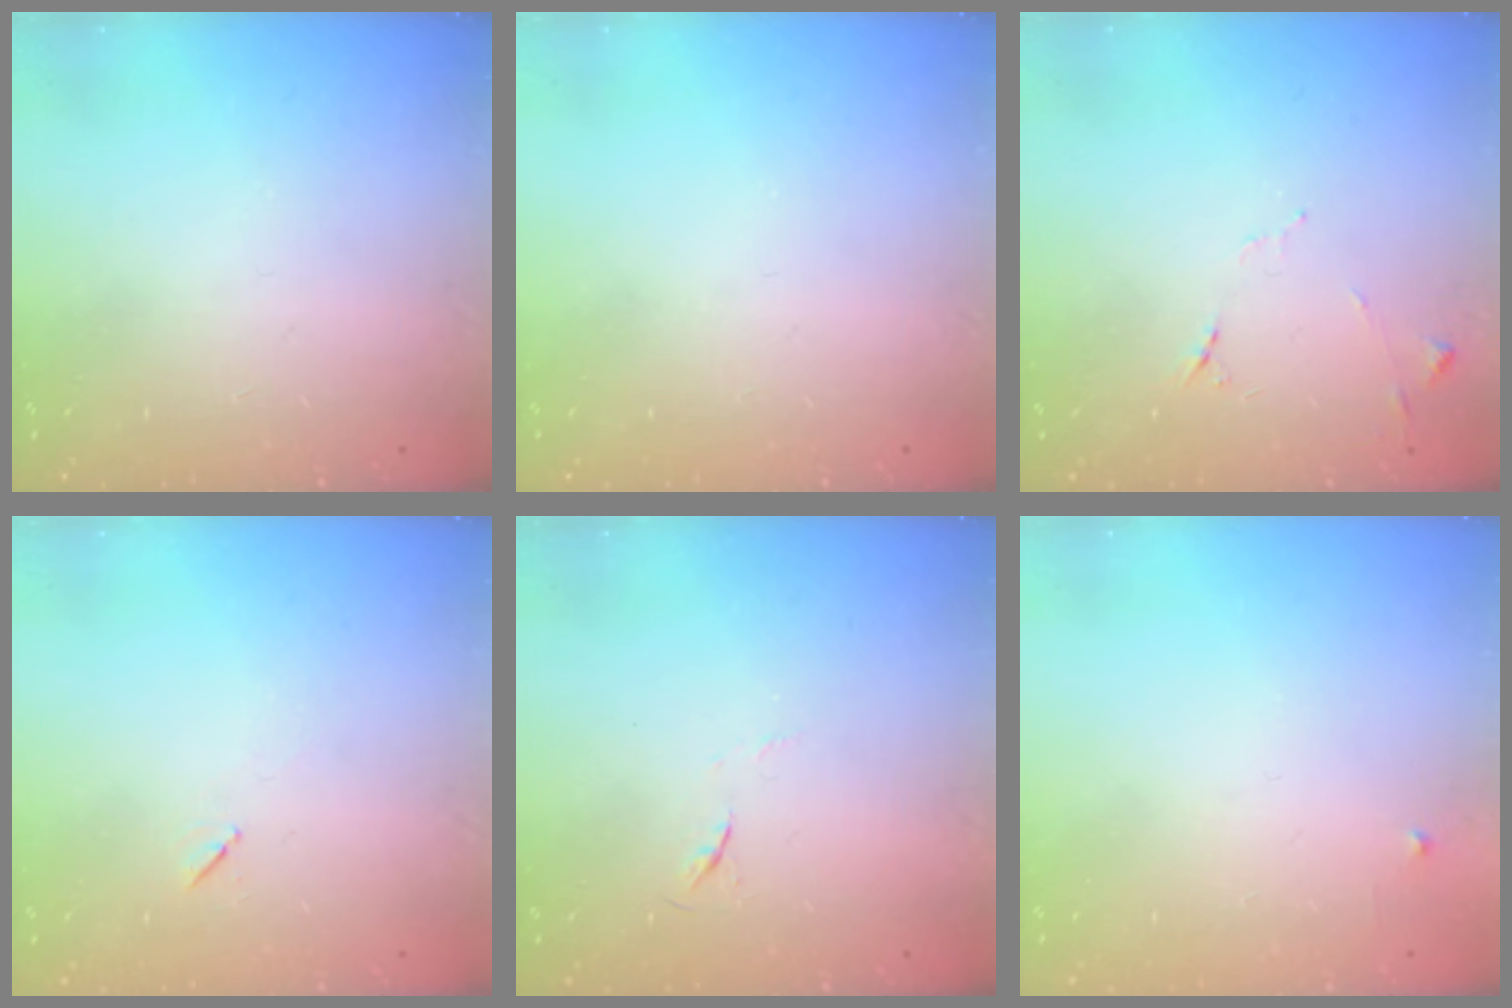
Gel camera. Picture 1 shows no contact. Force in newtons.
{"total": 0.0}
{"total": 7.1, "press": 7.1, "slide": 0.7}
{"total": 4.3, "press": 3.9, "slide": 1.8}
{"total": 4.0, "press": 4.0, "slide": 0.6}
{"total": 2.4, "press": 2.3, "slide": 0.4}